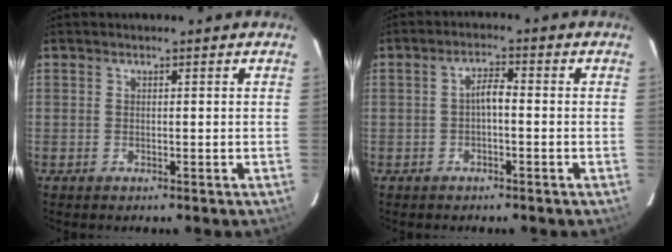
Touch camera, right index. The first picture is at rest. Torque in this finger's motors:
{"motor_torque": [0.26, -0.17, 0.25, 0.05]}